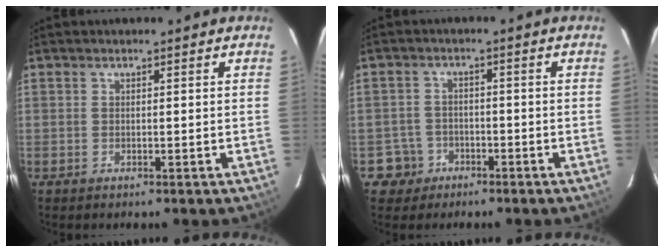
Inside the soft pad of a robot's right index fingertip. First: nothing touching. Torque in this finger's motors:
{"motor_torque": [-0.27, -0.09, -0.55, -0.19]}